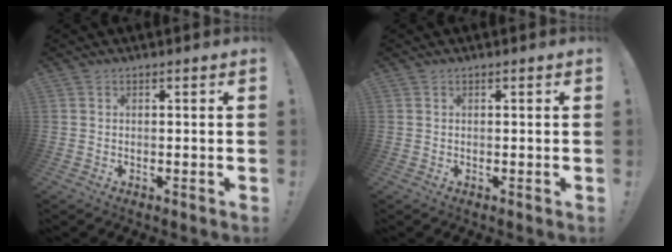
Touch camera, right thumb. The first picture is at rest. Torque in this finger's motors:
{"motor_torque": [-0.08, 0.18, 0.04, -0.16, 0.03]}